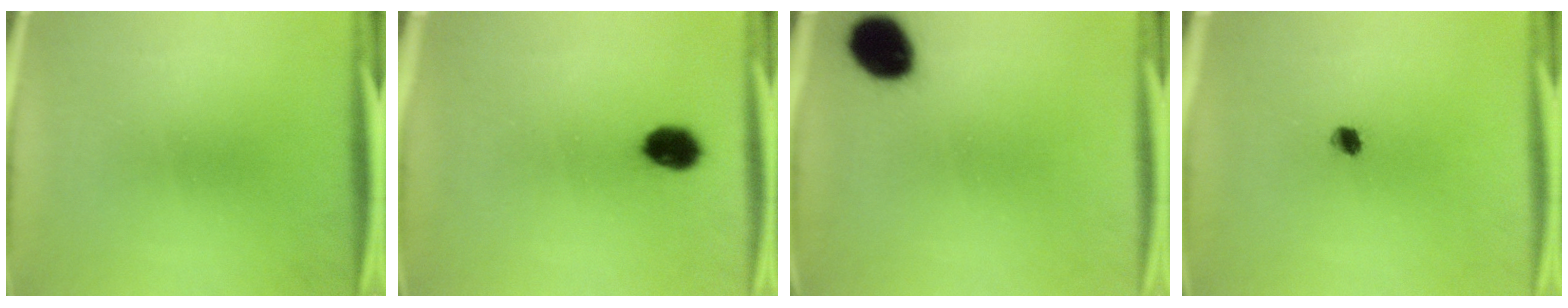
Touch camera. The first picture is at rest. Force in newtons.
{"total": 5.0}
{"total": 9.8}
{"total": 2.1}